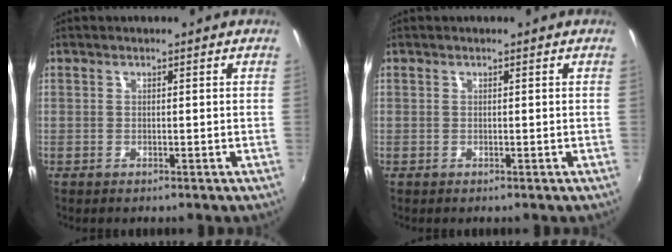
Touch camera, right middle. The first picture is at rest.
{"total": 0.0}